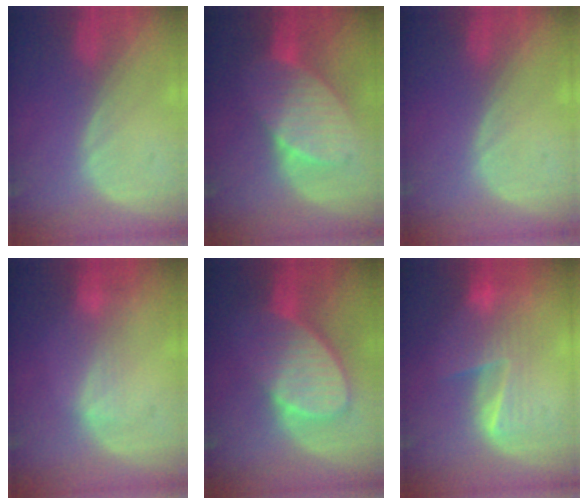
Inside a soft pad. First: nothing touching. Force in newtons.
{"total": 7.9, "press": 7.9, "slide": 0.1}
{"total": 0.0}
{"total": 2.4, "press": 2.4, "slide": 0.4}
{"total": 8.9, "press": 8.0, "slide": 3.9}
{"total": 6.8, "press": 6.4, "slide": 2.3}